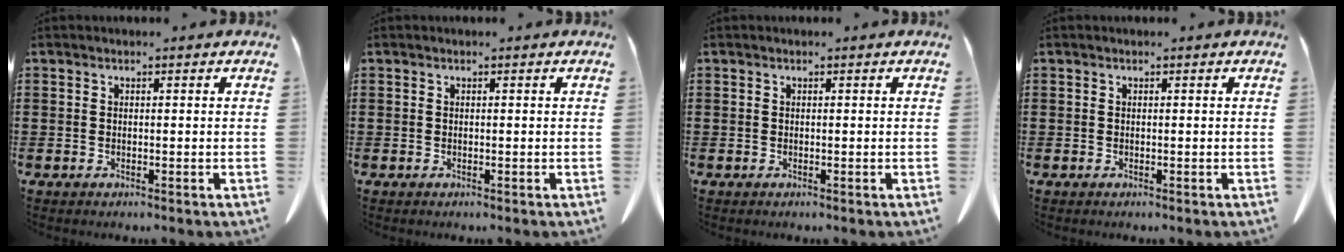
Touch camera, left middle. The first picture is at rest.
{"total": 0.0}
{"total": 0.0}
{"total": 0.0}